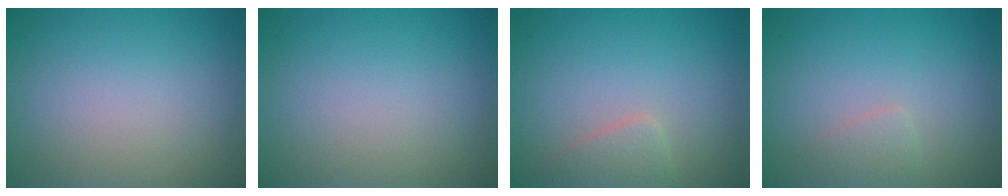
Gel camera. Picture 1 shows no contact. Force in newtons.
{"total": 0.0}
{"total": 1.9, "press": 1.9, "slide": 0.2}
{"total": 1.0, "press": 1.0, "slide": 0.0}